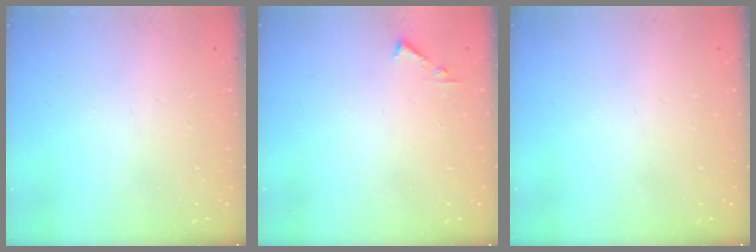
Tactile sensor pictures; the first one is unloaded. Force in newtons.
{"total": 3.6, "press": 3.6, "slide": 0.4}
{"total": 0.0}